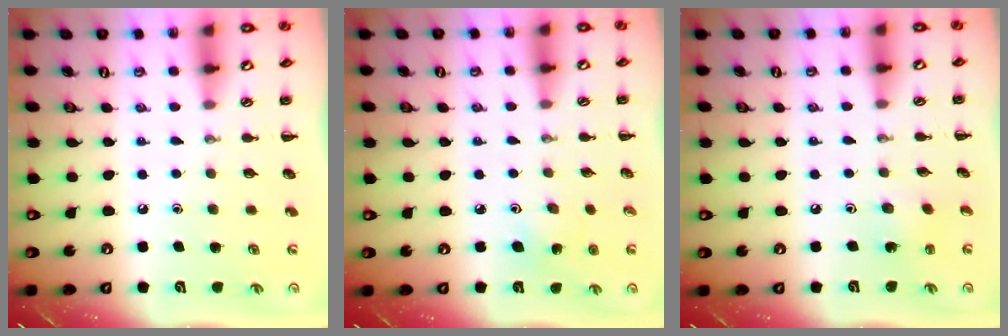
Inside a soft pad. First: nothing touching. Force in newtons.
{"total": 3.6, "press": 3.5, "slide": 1.0}
{"total": 2.4, "press": 2.2, "slide": 0.7}